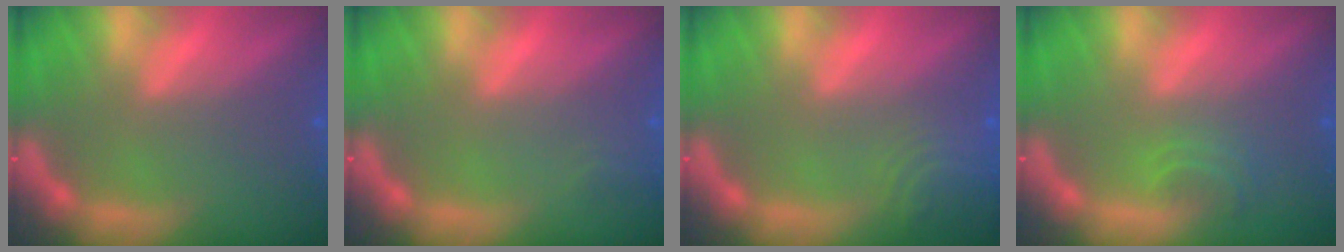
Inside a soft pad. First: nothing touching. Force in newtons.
{"total": 0.9}
{"total": 5.0}
{"total": 1.9}